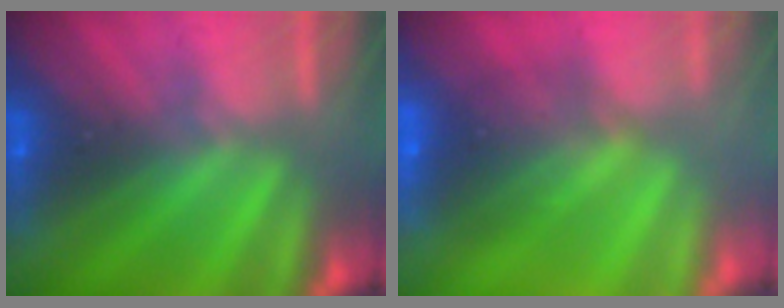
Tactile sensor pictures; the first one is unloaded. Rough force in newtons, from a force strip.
{"total": 7.2}